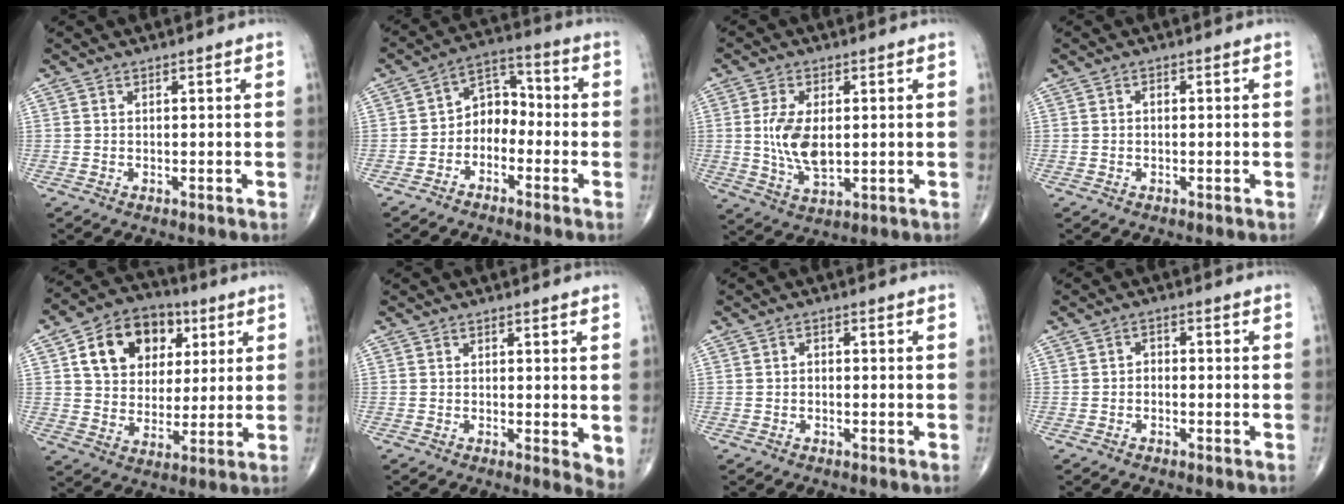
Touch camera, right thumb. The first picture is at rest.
{"total": 7.2, "force": [-2.5, 5.3, 4.1], "torque": [-0.039, 0.044, -0.061]}
{"total": 9.0, "force": [0.5, 4.7, 7.6], "torque": [-0.150, -0.011, 0.017]}
{"total": 0.8, "force": [-0.1, 0.5, 0.6], "torque": [-0.007, 0.001, -0.004]}
{"total": 15.6, "force": [5.5, 11.7, 8.7], "torque": [-0.110, -0.005, 0.089]}
{"total": 3.7, "force": [0.3, 1.2, 3.5], "torque": [-0.048, -0.013, 0.003]}
{"total": 0.9, "force": [-0.3, 0.6, 0.5], "torque": [-0.004, 0.004, -0.009]}
{"total": 1.5, "force": [-0.6, 1.1, 0.8], "torque": [-0.006, 0.010, -0.016]}